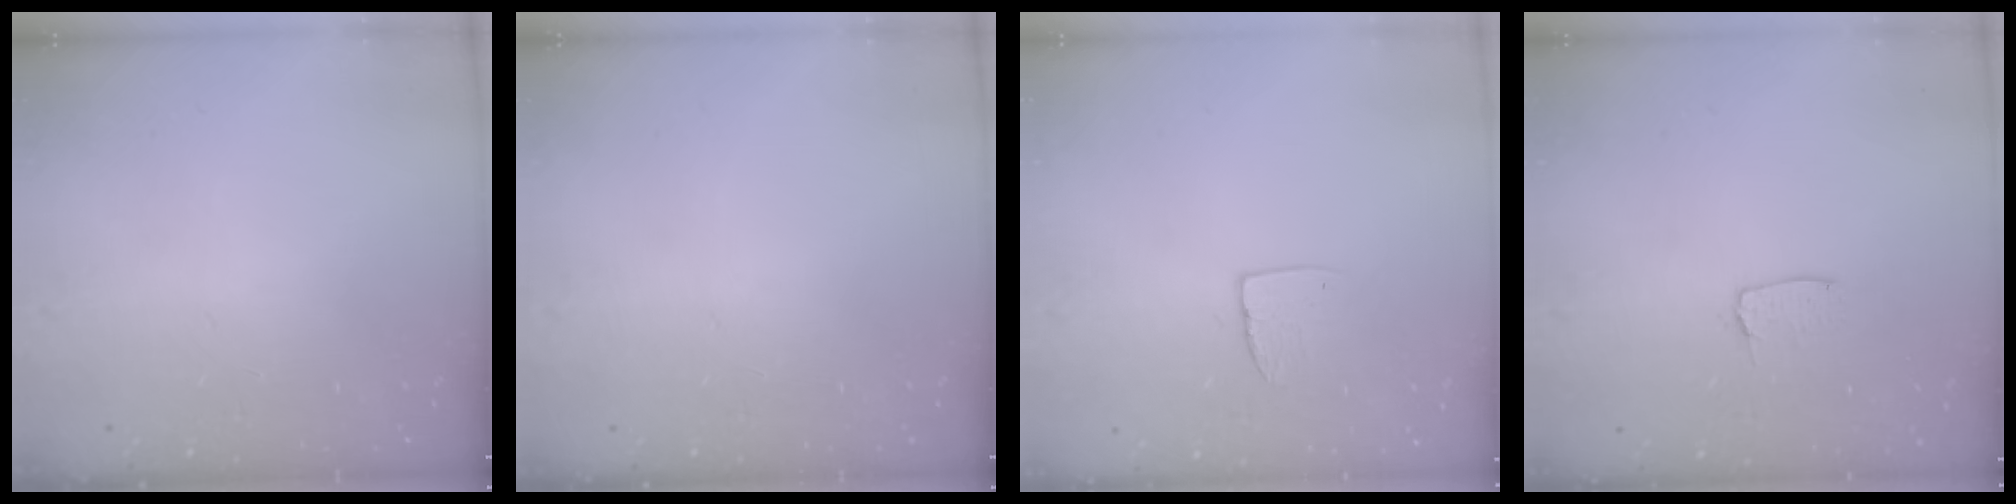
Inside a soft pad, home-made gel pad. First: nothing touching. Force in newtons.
{"total": 0.0}
{"total": 6.1, "press": 6.1, "slide": 0.4}
{"total": 3.7, "press": 3.7, "slide": 0.3}